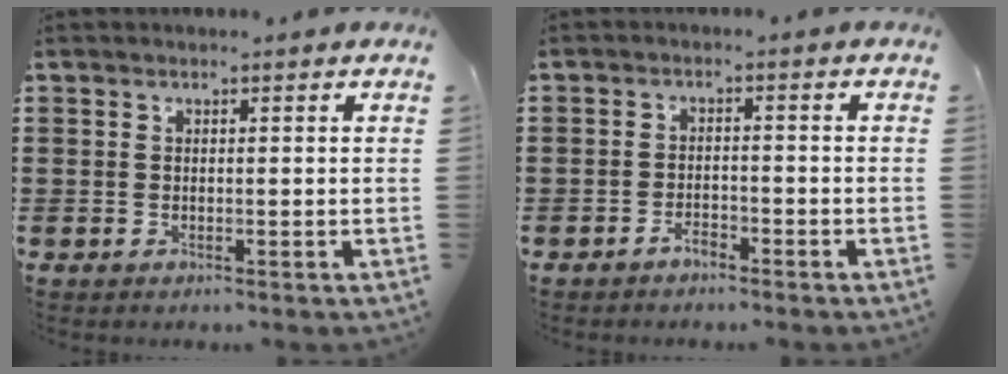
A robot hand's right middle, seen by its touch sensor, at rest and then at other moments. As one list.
[{"total": 2.3, "force": [-2.0, 0.7, 0.8], "torque": [-0.019, 0.003, -0.040]}]